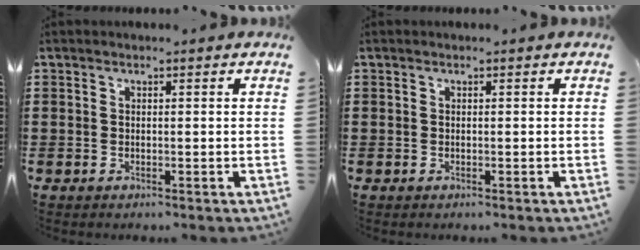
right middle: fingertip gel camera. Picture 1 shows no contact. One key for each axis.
{"total": 0.0}